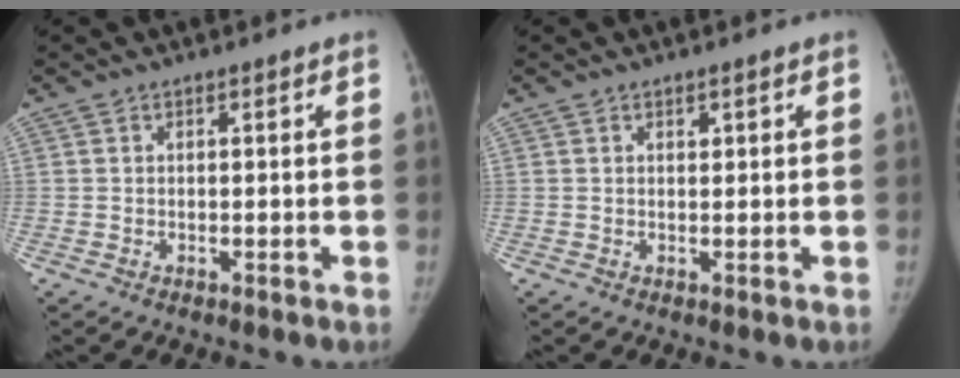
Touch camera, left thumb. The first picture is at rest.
{"total": 0.9, "force": [0.5, 0.5, 0.6], "torque": [-0.005, -0.002, 0.008]}